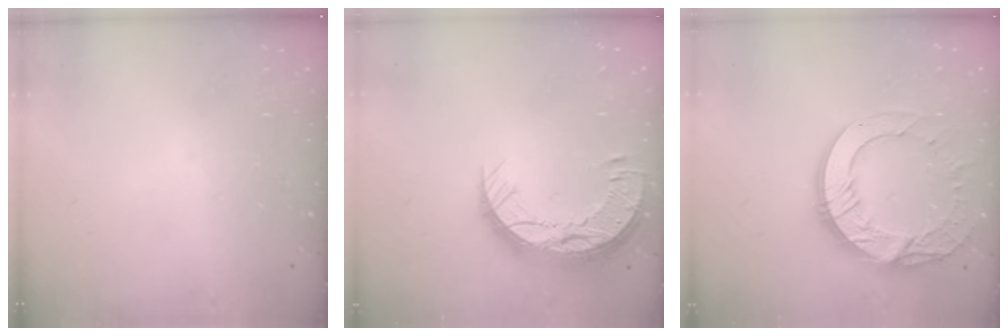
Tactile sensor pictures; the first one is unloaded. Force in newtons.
{"total": 11.7, "press": 11.7, "slide": 0.8}
{"total": 15.4, "press": 15.4, "slide": 0.9}